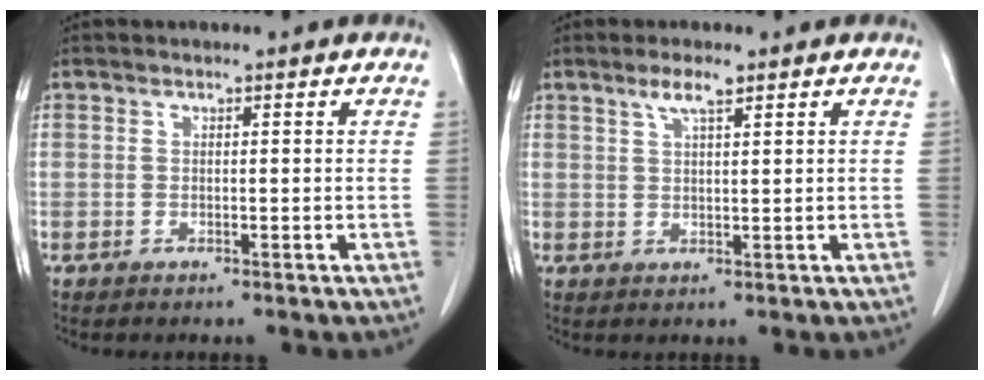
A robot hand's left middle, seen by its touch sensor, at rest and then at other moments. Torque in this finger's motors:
{"motor_torque": [0.66, -0.58, 0.04, 0.03]}